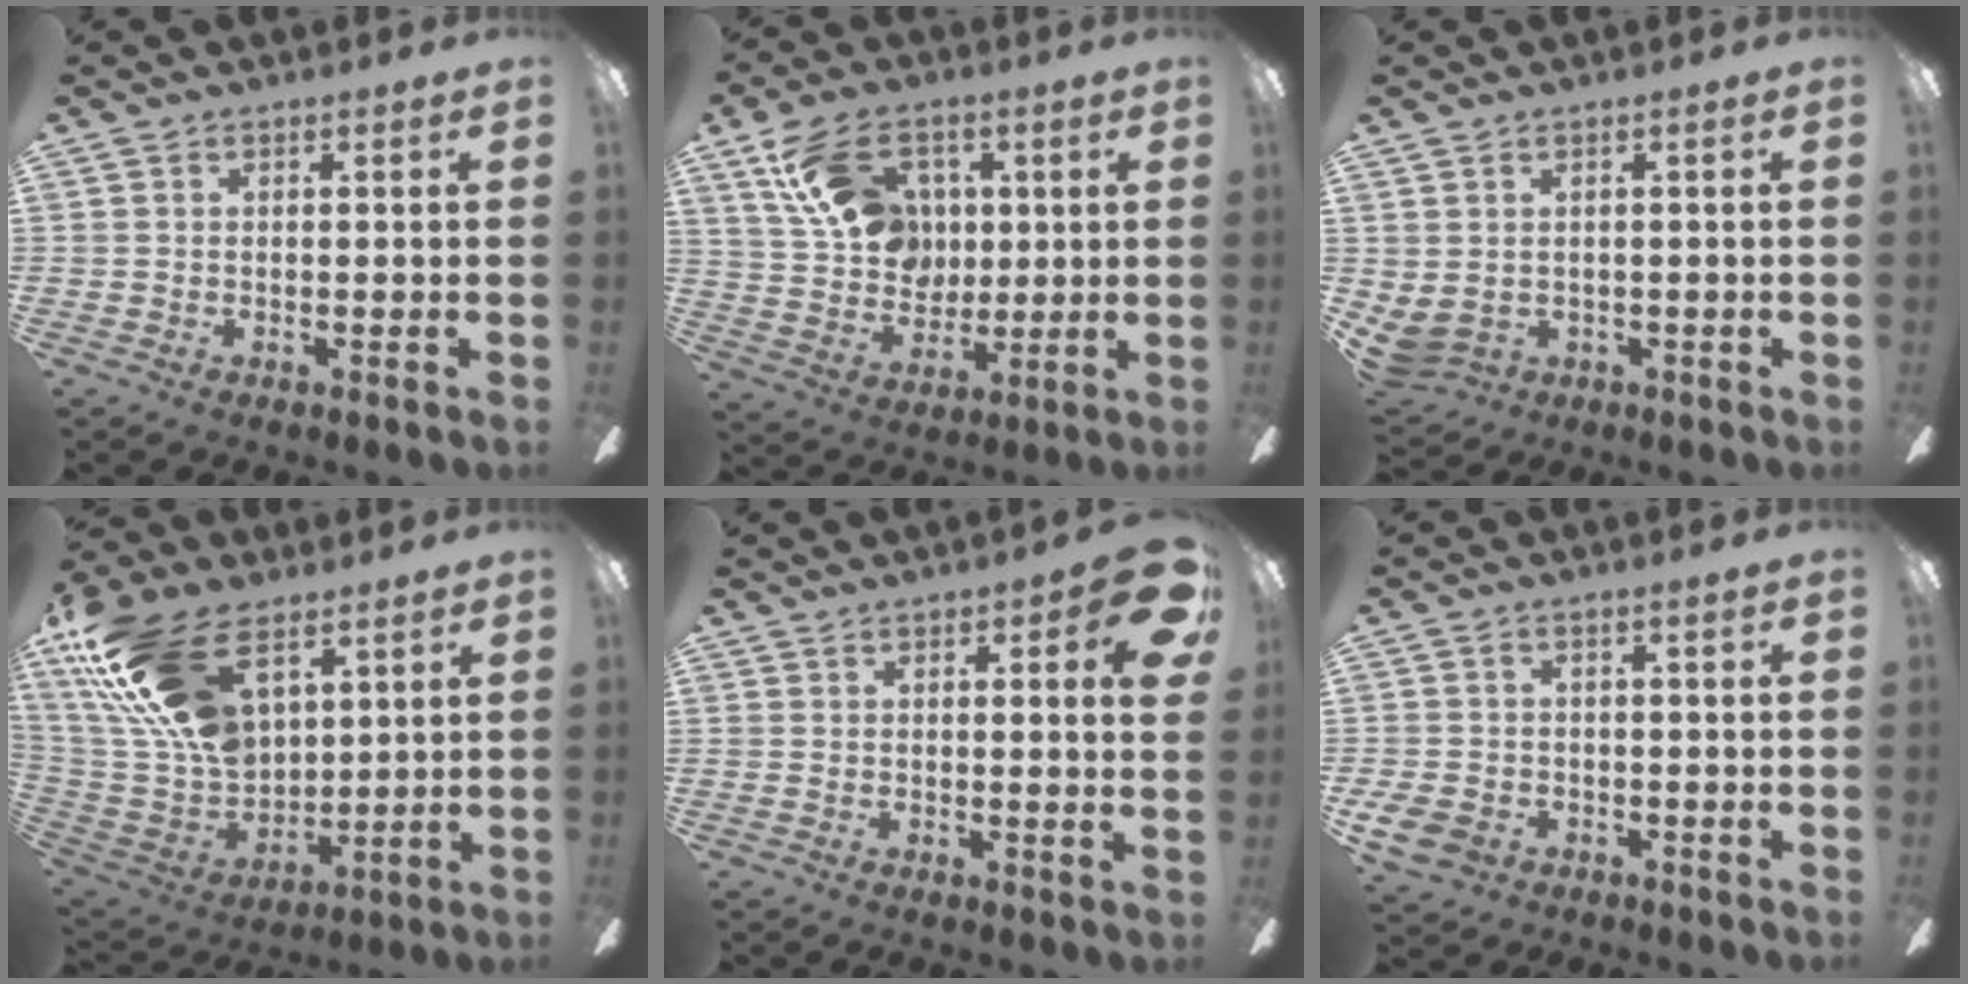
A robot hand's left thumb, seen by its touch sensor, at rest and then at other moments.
{"total": 16.8, "force": [6.9, 12.2, 9.3], "torque": [-0.163, 0.005, 0.137]}
{"total": 3.0, "force": [0.8, 2.4, 1.6], "torque": [-0.047, -0.008, 0.012]}
{"total": 24.8, "force": [12.6, 14.5, 15.7], "torque": [-0.341, -0.051, 0.227]}
{"total": 7.1, "force": [2.9, 1.9, 6.1], "torque": [-0.070, -0.012, 0.041]}
{"total": 5.0, "force": [-2.3, 3.3, 3.0], "torque": [-0.070, 0.005, -0.045]}